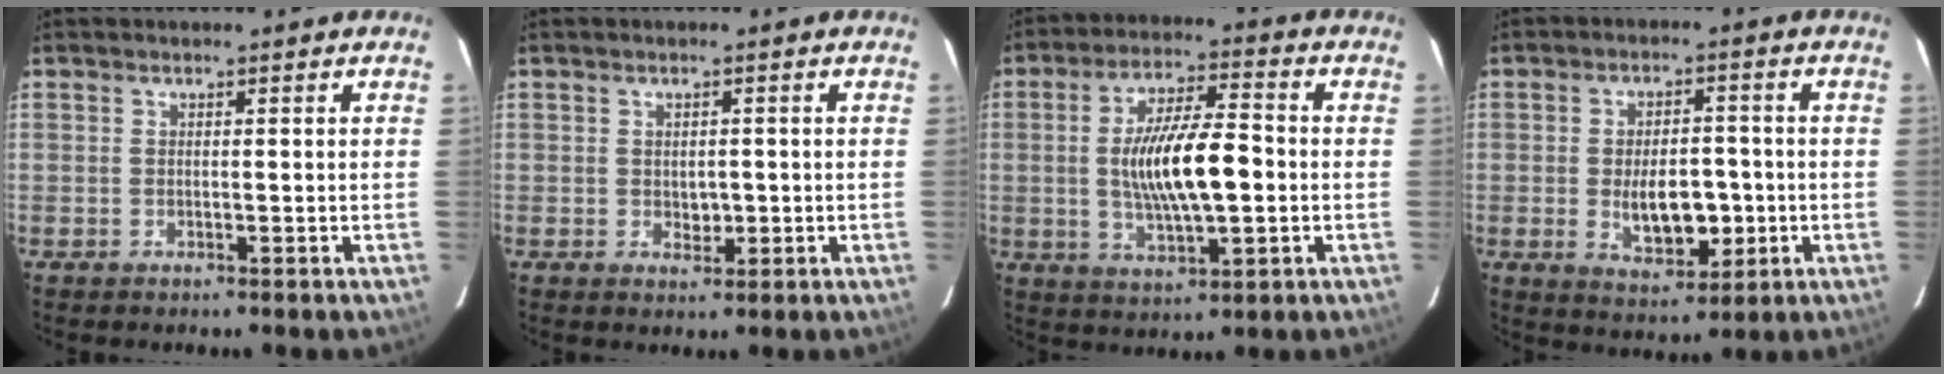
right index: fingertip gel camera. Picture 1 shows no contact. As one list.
[{"total": 2.0, "force": [-0.2, 1.4, 1.4], "torque": [-0.019, 0.000, 0.001]}, {"total": 12.4, "force": [-0.7, 3.0, 12.0], "torque": [-0.224, 0.006, -0.010]}, {"total": 8.3, "force": [-1.5, 4.2, 7.1], "torque": [-0.118, 0.001, -0.015]}]